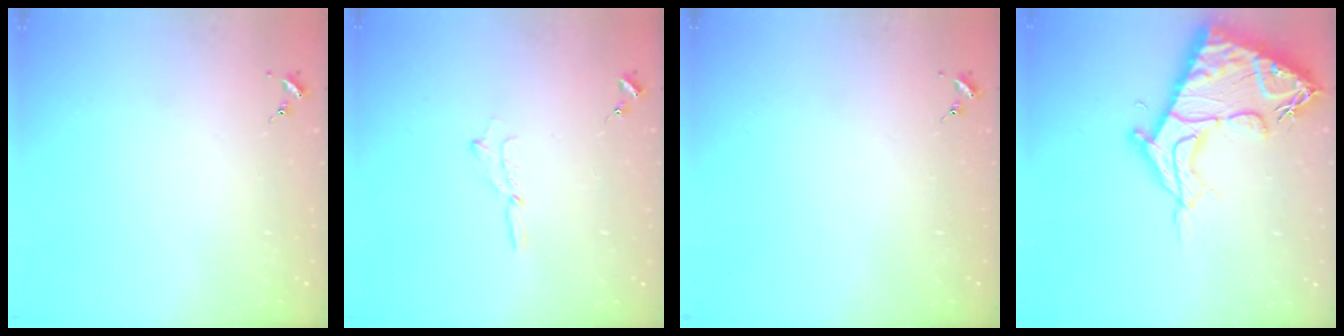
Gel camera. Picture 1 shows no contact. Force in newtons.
{"total": 2.5, "press": 2.5, "slide": 0.2}
{"total": 0.0}
{"total": 19.5, "press": 19.4, "slide": 1.8}